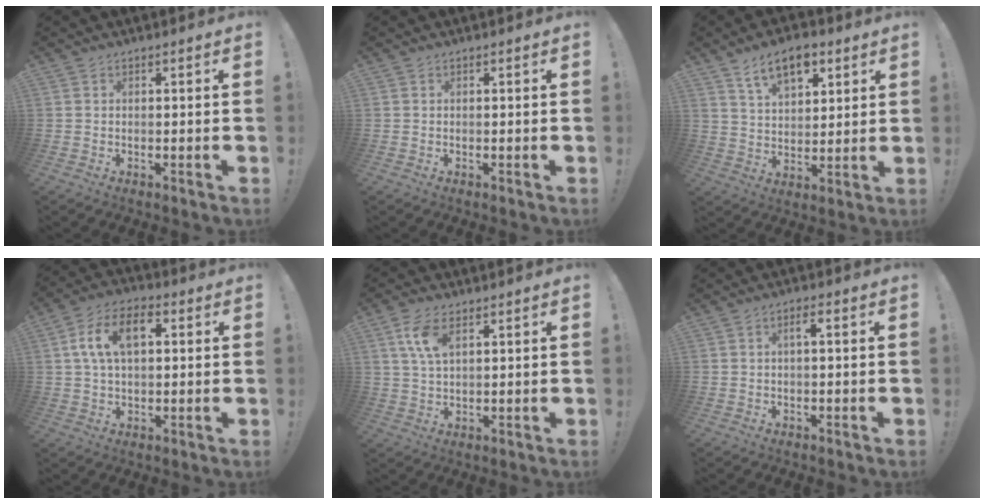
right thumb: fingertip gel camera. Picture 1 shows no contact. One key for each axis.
{"total": 0.0}
{"total": 11.6, "fx": 7.0, "fy": 6.2, "fz": 6.9, "tx": -0.101, "ty": -0.026, "tz": 0.127}
{"total": 12.0, "fx": 3.0, "fy": 7.0, "fz": 9.3, "tx": -0.169, "ty": 0.013, "tz": 0.054}
{"total": 7.3, "fx": 3.3, "fy": 3.5, "fz": 5.5, "tx": -0.102, "ty": -0.008, "tz": 0.058}
{"total": 2.3, "fx": -0.1, "fy": 0.2, "fz": 2.3, "tx": -0.039, "ty": 0.005, "tz": -0.007}